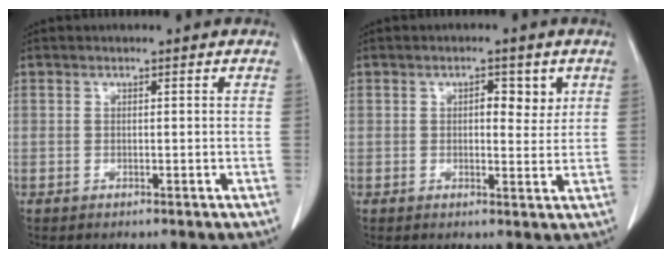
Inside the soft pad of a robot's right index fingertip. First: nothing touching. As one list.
[{"total": 5.0, "force": [1.7, 2.2, 4.1], "torque": [-0.057, 0.005, 0.022]}]